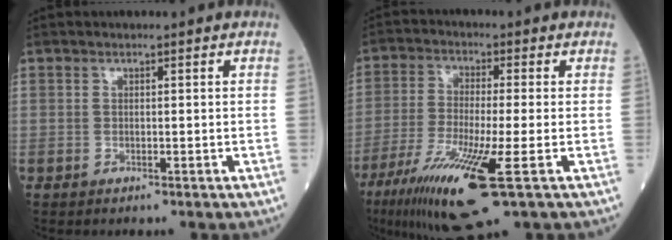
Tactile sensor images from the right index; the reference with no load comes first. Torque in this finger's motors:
{"motor_torque": [1.67, -0.48, 0.70, 0.21]}